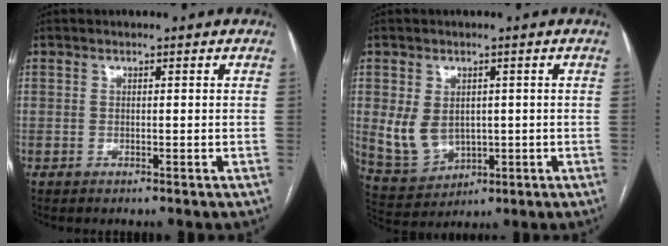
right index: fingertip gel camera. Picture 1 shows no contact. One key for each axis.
{"total": 7.2, "fx": 0.2, "fy": 5.6, "fz": 4.4, "tx": -0.093, "ty": 0.004, "tz": 0.030}